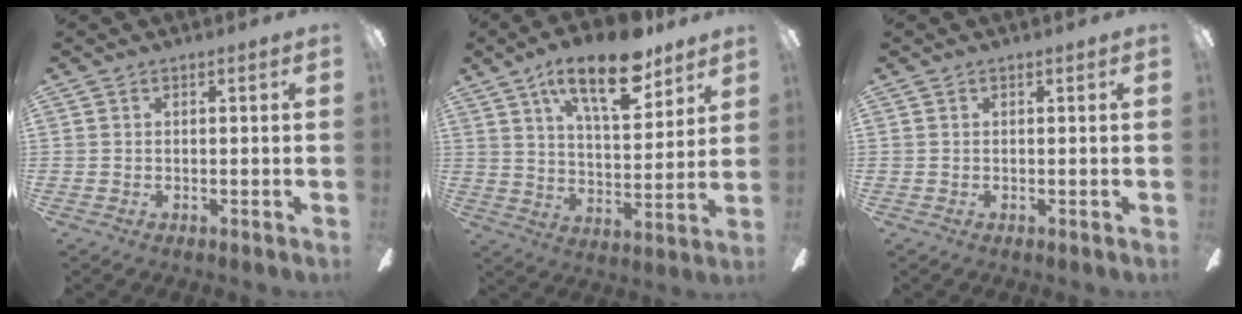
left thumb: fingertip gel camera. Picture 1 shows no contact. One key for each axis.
{"total": 17.7, "fx": 11.2, "fy": 6.8, "fz": 11.9, "tx": -0.194, "ty": -0.045, "tz": 0.184}
{"total": 0.0}